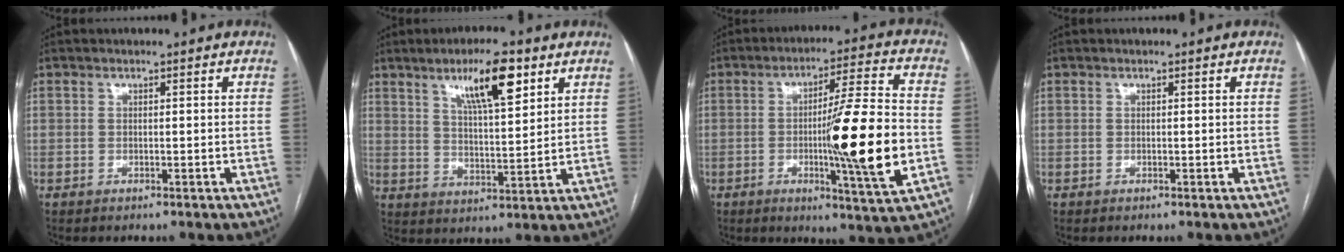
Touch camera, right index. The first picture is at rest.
{"total": 10.3, "force": [5.8, 2.0, 8.2], "torque": [-0.145, 0.003, 0.100]}
{"total": 16.7, "force": [-2.7, -0.2, 16.5], "torque": [-0.254, -0.015, -0.045]}
{"total": 0.0}